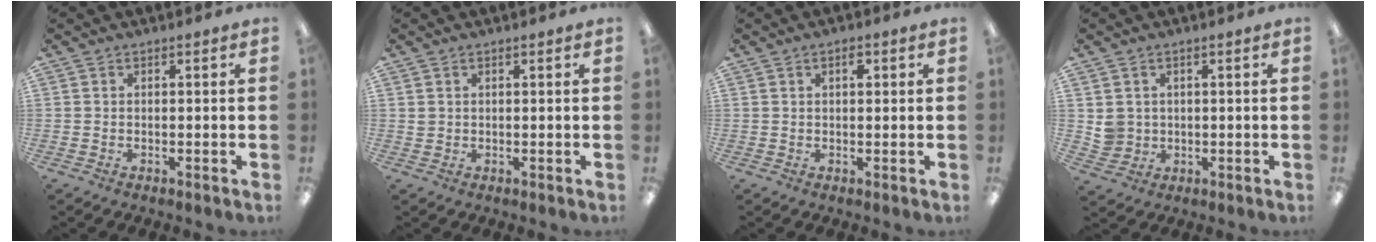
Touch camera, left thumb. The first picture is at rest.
{"total": 1.2, "force": [0.6, 1.0, 0.2], "torque": [-0.005, 0.004, 0.010]}
{"total": 2.3, "force": [1.1, 1.2, 1.7], "torque": [-0.020, 0.000, 0.014]}
{"total": 4.1, "force": [1.1, 3.9, 0.3], "torque": [-0.001, 0.003, 0.021]}